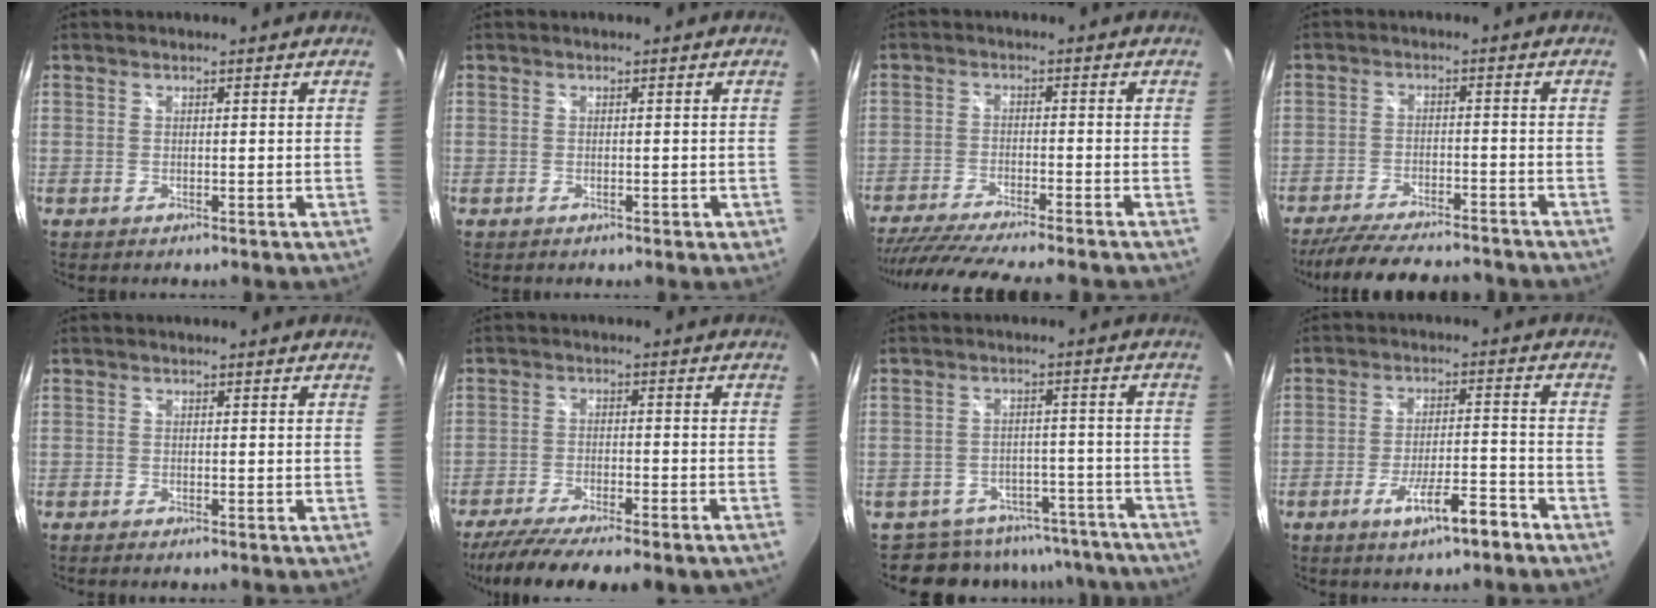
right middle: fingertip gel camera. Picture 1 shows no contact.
{"total": 1.0, "force": [-0.4, 0.6, 0.6], "torque": [-0.006, 0.000, -0.006]}
{"total": 15.1, "force": [-13.2, 0.6, 7.3], "torque": [-0.150, -0.032, -0.213]}
{"total": 16.5, "force": [-14.3, 3.4, 7.5], "torque": [-0.149, -0.024, -0.216]}
{"total": 1.2, "force": [-1.1, 0.1, 0.5], "torque": [-0.015, -0.005, -0.022]}
{"total": 15.3, "force": [-12.6, 2.0, 8.4], "torque": [-0.168, -0.048, -0.195]}
{"total": 14.4, "force": [-12.7, 6.3, 2.6], "torque": [-0.045, 0.029, -0.152]}
{"total": 8.3, "force": [-5.6, 1.4, 6.0], "torque": [-0.111, -0.005, -0.085]}